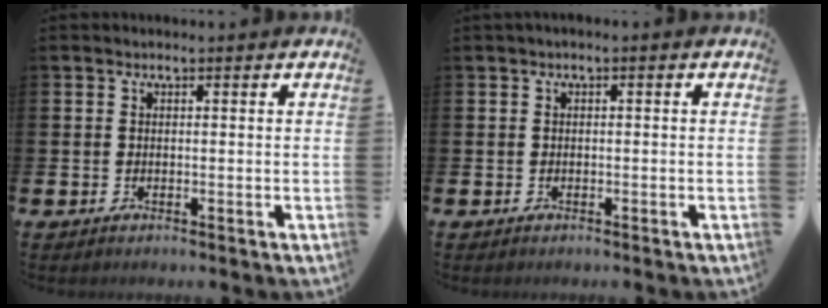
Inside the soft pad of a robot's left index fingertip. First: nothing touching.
{"total": 0.5, "force": [-0.4, 0.1, 0.3], "torque": [-0.013, 0.001, -0.005]}